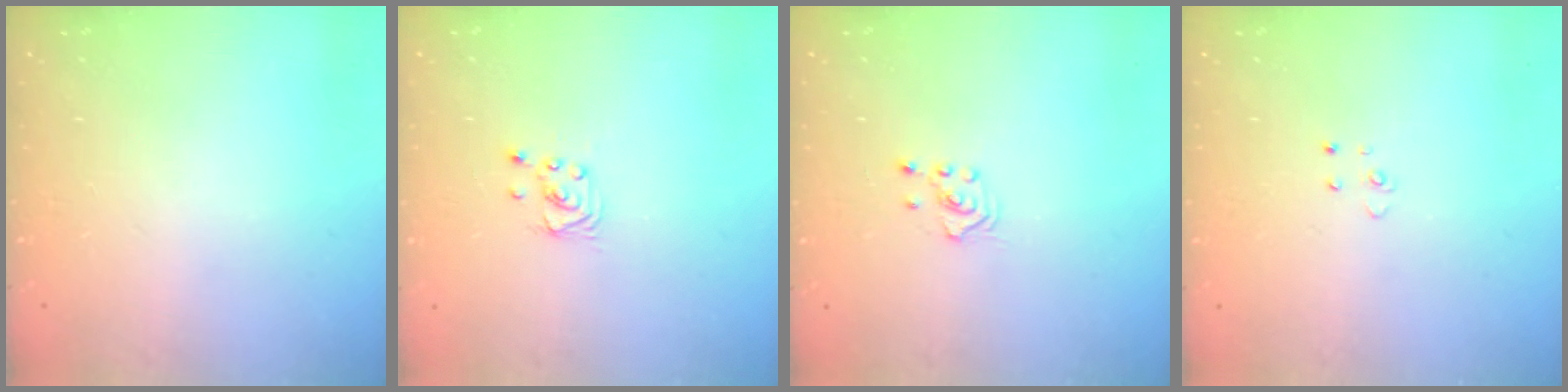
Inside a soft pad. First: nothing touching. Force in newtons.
{"total": 1.6, "press": 1.6, "slide": 0.0}
{"total": 2.0, "press": 2.0, "slide": 0.3}
{"total": 2.6, "press": 2.6, "slide": 0.2}